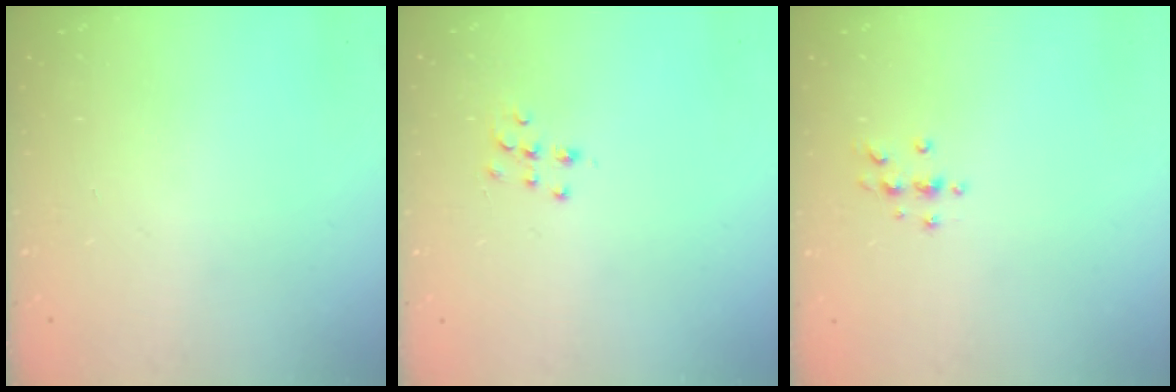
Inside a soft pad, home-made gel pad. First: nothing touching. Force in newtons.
{"total": 7.2, "press": 7.2, "slide": 0.5}
{"total": 3.7, "press": 3.6, "slide": 0.5}